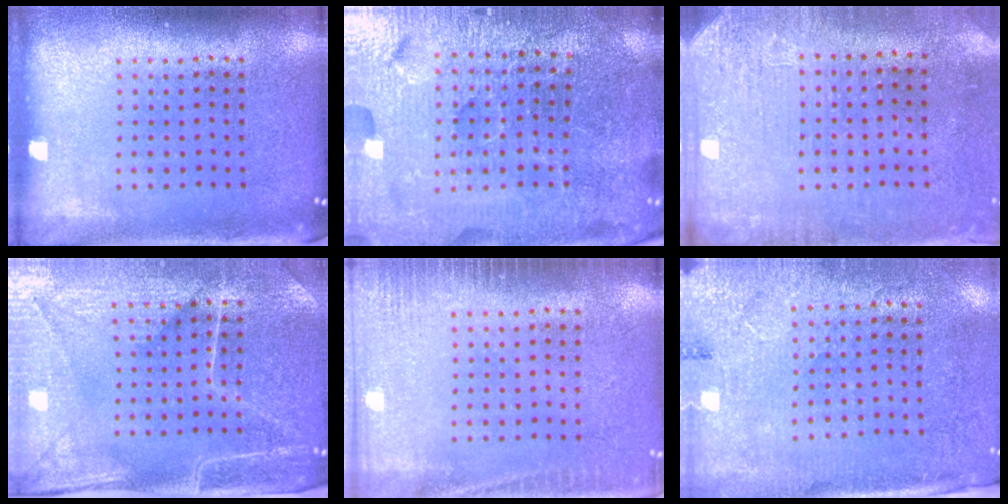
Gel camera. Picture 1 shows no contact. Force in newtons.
{"total": 4.8, "press": 4.6, "slide": 1.3}
{"total": 3.1, "press": 2.5, "slide": 1.8}
{"total": 4.5, "press": 4.0, "slide": 2.1}
{"total": 2.4, "press": 2.4, "slide": 0.4}
{"total": 2.7, "press": 2.3, "slide": 1.5}